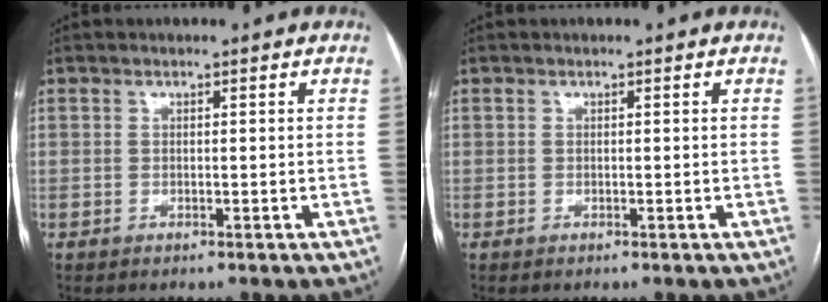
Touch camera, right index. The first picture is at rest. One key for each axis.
{"total": 0.0}